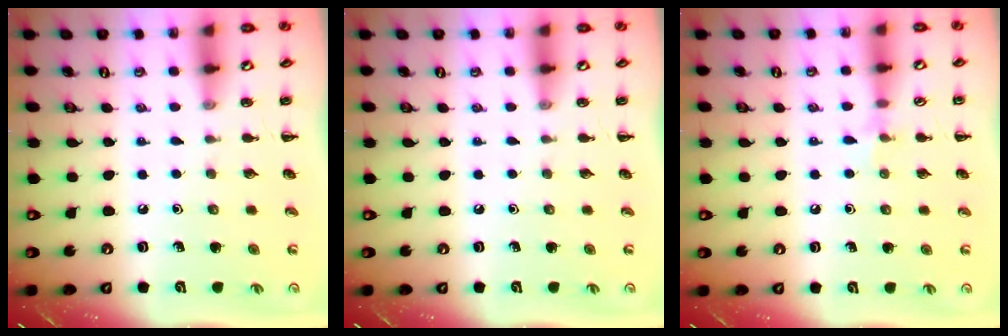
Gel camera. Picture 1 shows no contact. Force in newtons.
{"total": 0.0}
{"total": 5.3, "press": 5.0, "slide": 1.9}